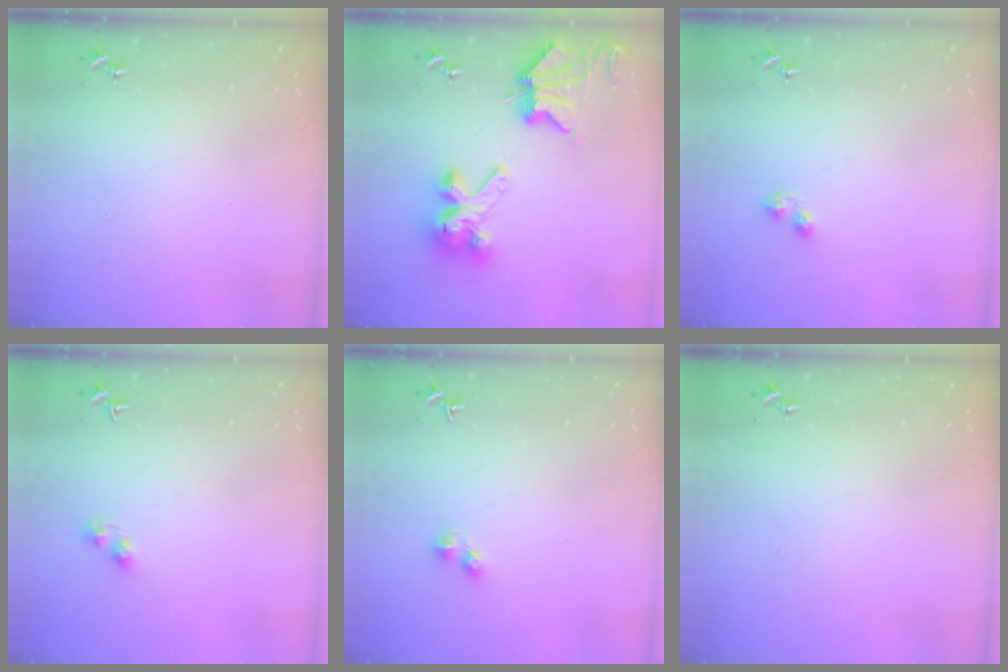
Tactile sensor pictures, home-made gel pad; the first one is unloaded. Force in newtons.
{"total": 11.1, "press": 11.1, "slide": 0.6}
{"total": 3.1, "press": 3.1, "slide": 0.6}
{"total": 3.7, "press": 3.7, "slide": 0.2}
{"total": 2.5, "press": 2.5, "slide": 0.4}
{"total": 0.0}